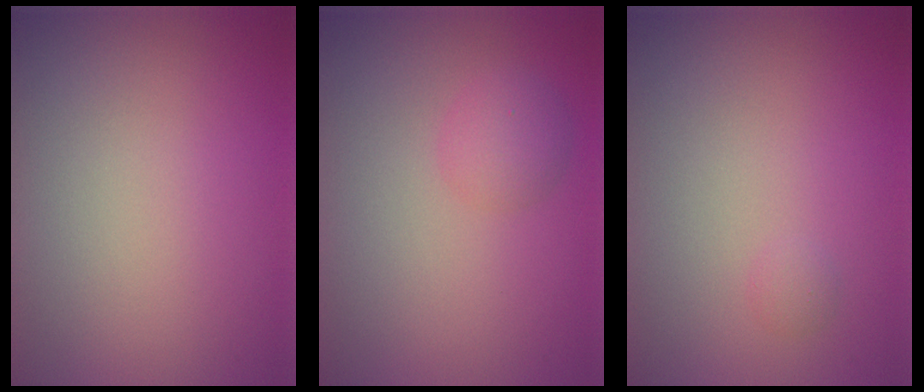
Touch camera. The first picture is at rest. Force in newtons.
{"total": 2.0, "press": 2.0, "slide": 0.1}
{"total": 0.6, "press": 0.6, "slide": 0.0}